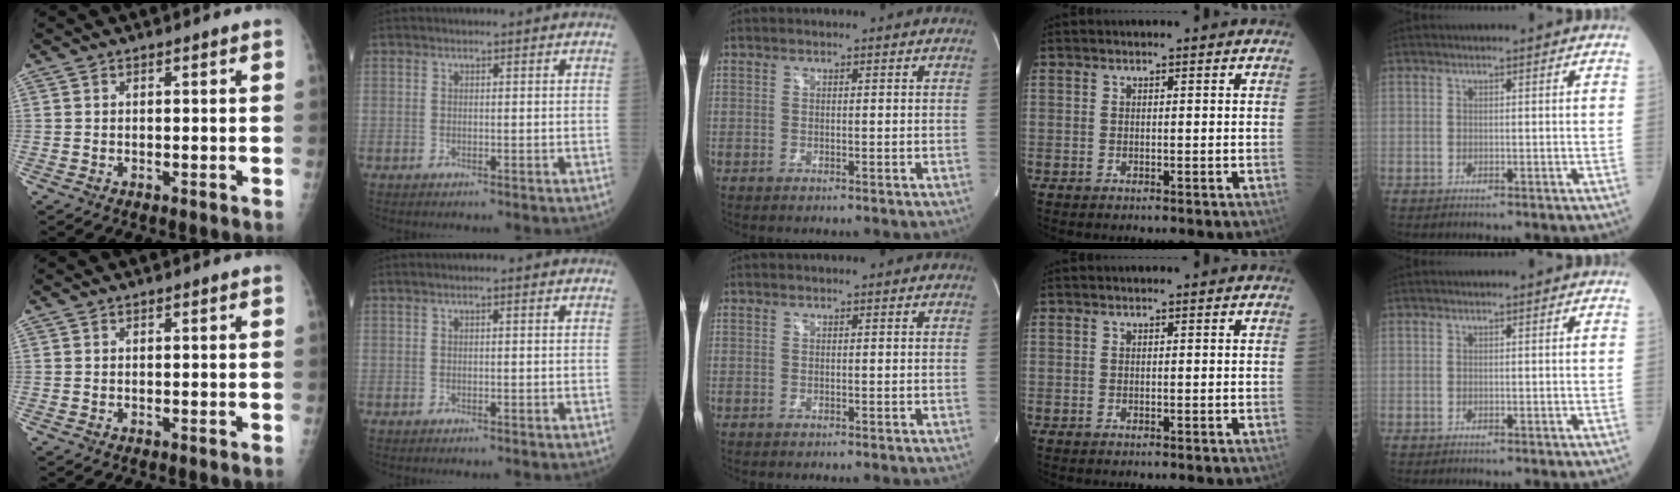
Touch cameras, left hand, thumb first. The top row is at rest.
{"index": {"total": 0.8, "force": [0.4, -0.1, 0.6], "torque": [-0.017, 0.012, 0.008]}}